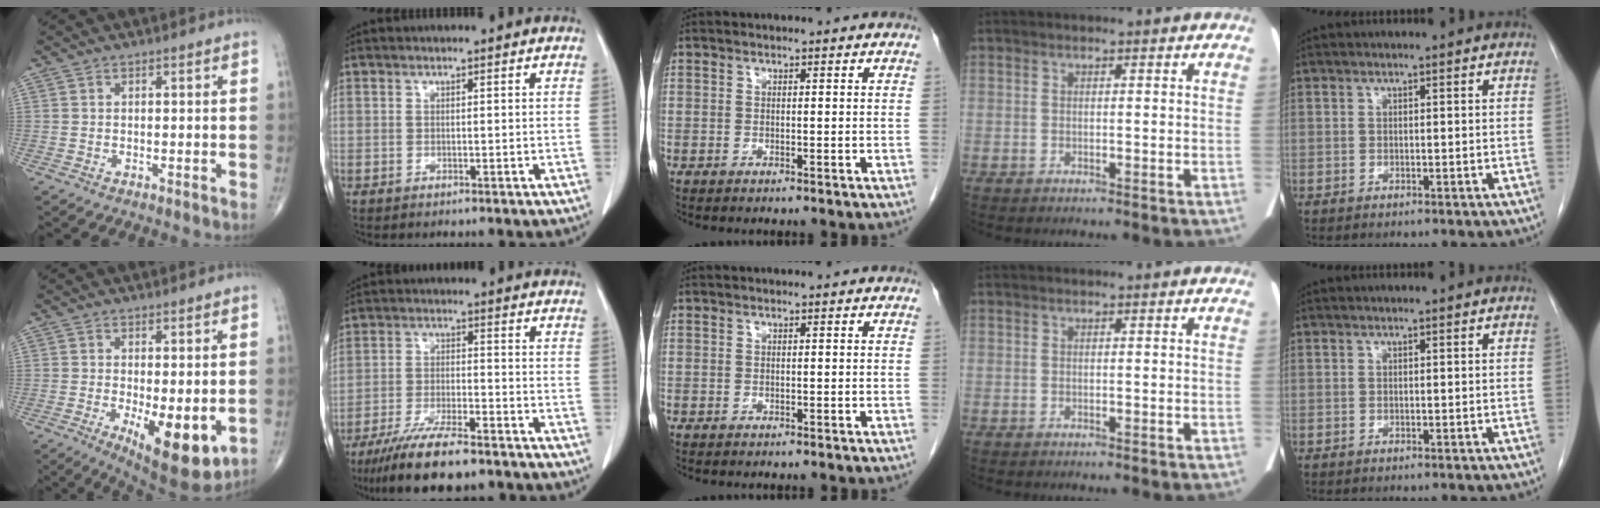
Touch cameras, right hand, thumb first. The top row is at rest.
{"thumb": {"total": 12.4, "force": [-3.0, 4.6, 11.1], "torque": [-0.154, -0.026, -0.031]}, "index": {"total": 12.1, "force": [-9.7, 2.0, 6.9], "torque": [-0.117, -0.026, -0.161]}}